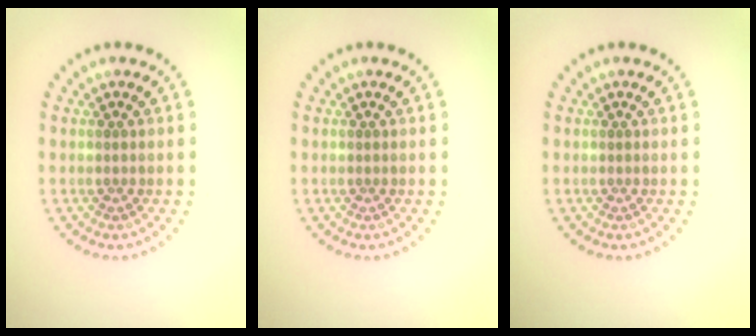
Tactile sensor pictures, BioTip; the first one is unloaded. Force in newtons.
{"total": 0.0}
{"total": 0.0}